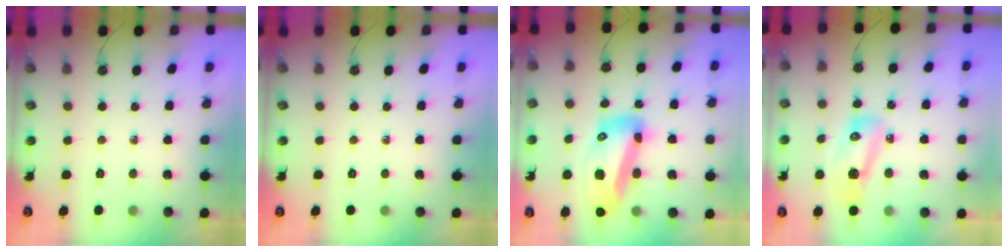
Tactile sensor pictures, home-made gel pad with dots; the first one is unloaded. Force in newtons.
{"total": 0.0}
{"total": 18.4, "press": 18.3, "slide": 2.4}
{"total": 8.8, "press": 8.7, "slide": 1.0}